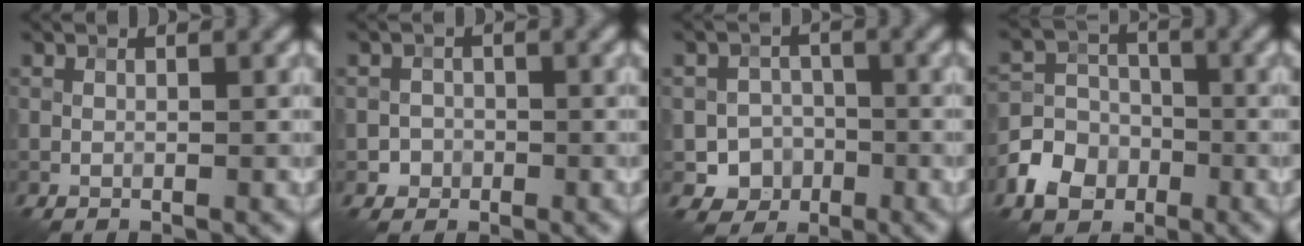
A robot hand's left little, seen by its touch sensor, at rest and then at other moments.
{"total": 1.3, "force": [-0.5, 1.2, 0.0], "torque": [0.012, 0.004, -0.010]}
{"total": 3.8, "force": [-1.7, 3.3, 0.8], "torque": [0.008, 0.005, -0.033]}
{"total": 5.4, "force": [-2.6, 4.3, 2.0], "torque": [-0.031, 0.002, -0.064]}